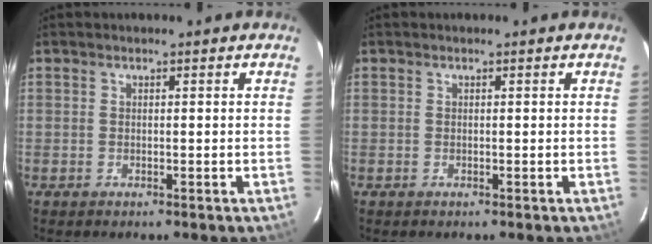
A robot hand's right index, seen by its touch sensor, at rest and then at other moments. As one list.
[{"total": 0.0}]